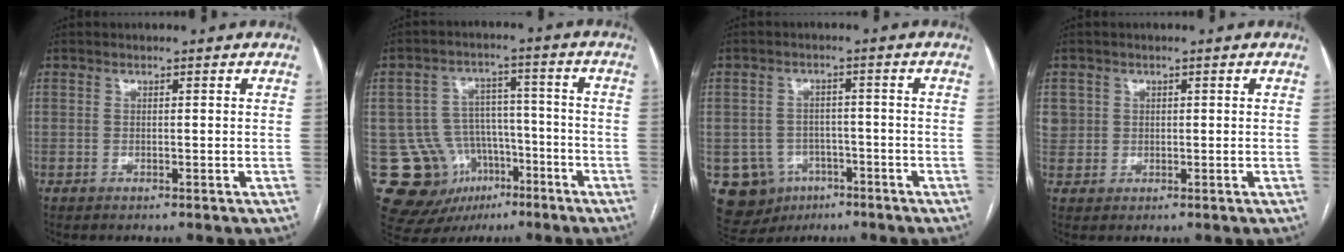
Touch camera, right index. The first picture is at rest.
{"total": 13.4, "force": [-5.8, 11.4, 4.0], "torque": [-0.072, 0.058, -0.075]}
{"total": 9.2, "force": [-3.7, 8.2, 2.0], "torque": [-0.046, 0.015, -0.041]}
{"total": 3.0, "force": [0.8, 2.9, 0.3], "torque": [0.007, 0.008, 0.019]}